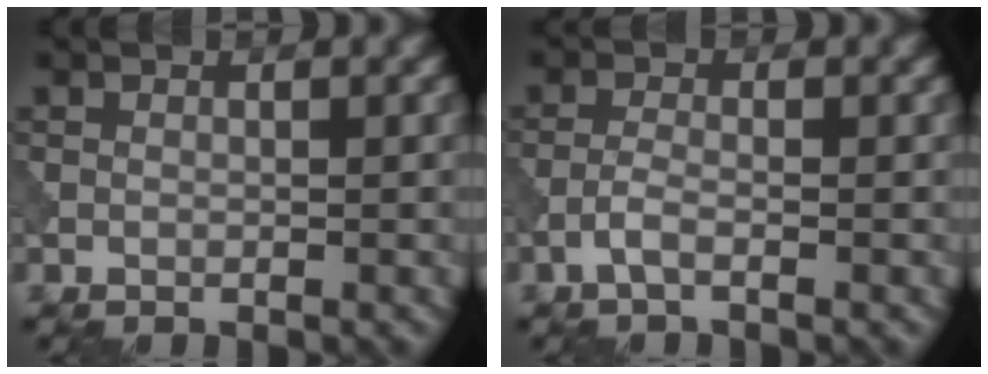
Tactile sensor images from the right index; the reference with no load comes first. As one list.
[{"total": 1.6, "force": [-0.9, 0.4, 1.3], "torque": [-0.029, 0.006, -0.022]}]